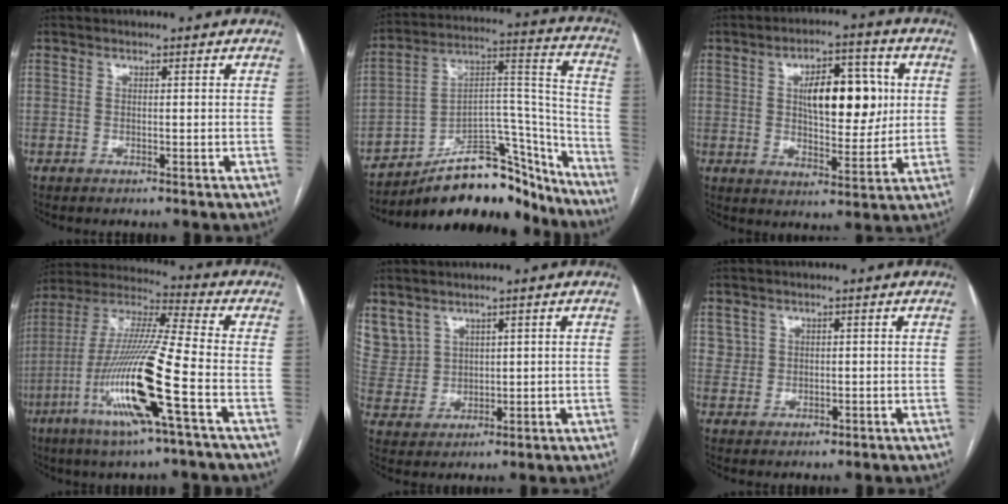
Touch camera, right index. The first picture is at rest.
{"total": 24.4, "force": [-19.4, 9.0, 11.6], "torque": [-0.168, 0.050, -0.301]}
{"total": 11.8, "force": [2.4, 4.9, 10.5], "torque": [-0.158, 0.016, 0.042]}
{"total": 18.1, "force": [-6.6, -0.1, 16.9], "torque": [-0.349, -0.019, -0.130]}
{"total": 9.0, "force": [5.4, 7.0, 1.8], "torque": [-0.068, 0.025, 0.140]}
{"total": 2.6, "force": [1.0, 2.4, 0.0], "torque": [0.014, 0.002, 0.018]}